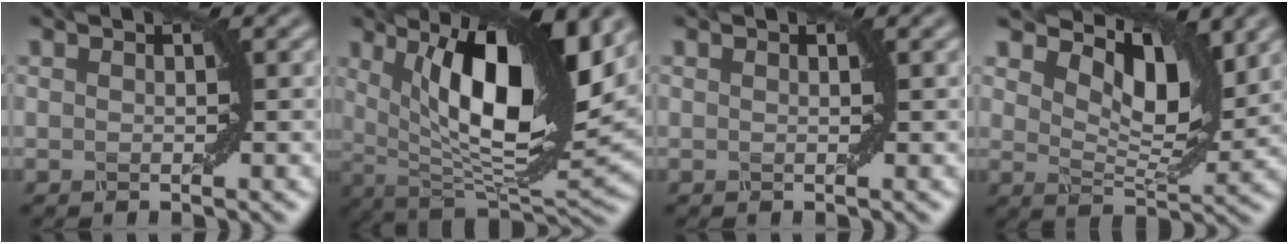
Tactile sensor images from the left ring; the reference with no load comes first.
{"total": 13.8, "force": [4.3, 4.8, 12.2], "torque": [-0.181, -0.005, 0.070]}
{"total": 0.0}
{"total": 7.2, "force": [4.1, 3.1, 5.0], "torque": [-0.082, 0.000, 0.066]}